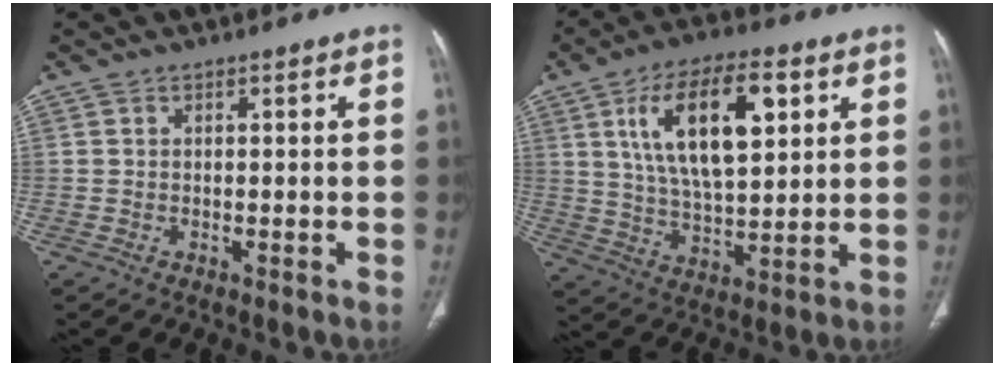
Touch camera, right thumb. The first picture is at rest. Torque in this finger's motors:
{"motor_torque": [-0.09, 3.37, 0.75, -0.06, 0.52]}